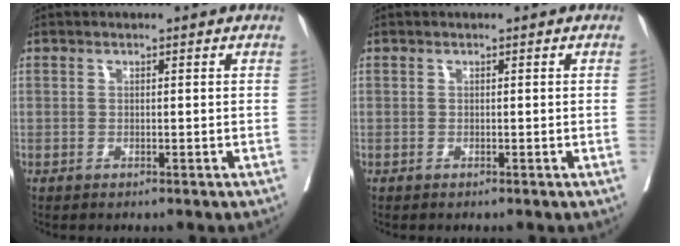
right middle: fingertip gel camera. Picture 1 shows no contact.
{"total": 0.6, "force": [0.0, -0.3, 0.6], "torque": [-0.002, 0.002, -0.001]}